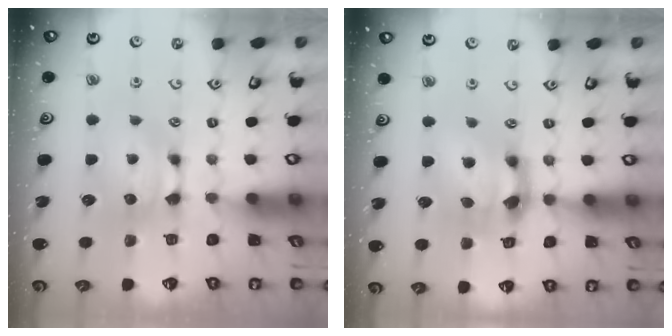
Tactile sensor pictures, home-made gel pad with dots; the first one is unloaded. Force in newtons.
{"total": 4.7, "press": 4.1, "slide": 2.4}